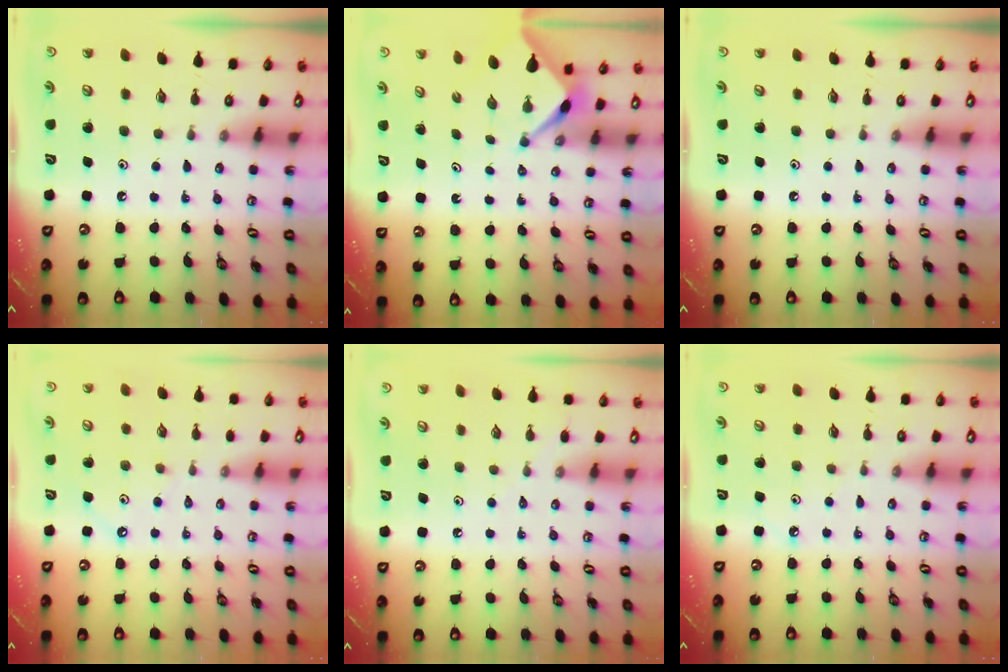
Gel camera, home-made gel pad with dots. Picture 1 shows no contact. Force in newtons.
{"total": 2.6, "press": 2.6, "slide": 0.3}
{"total": 0.0}
{"total": 1.1, "press": 1.1, "slide": 0.3}
{"total": 4.5, "press": 4.4, "slide": 0.7}
{"total": 3.0, "press": 2.9, "slide": 0.4}